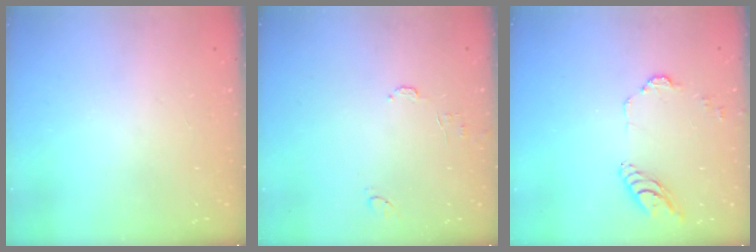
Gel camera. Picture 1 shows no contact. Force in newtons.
{"total": 6.4, "press": 6.4, "slide": 0.6}
{"total": 10.1, "press": 10.1, "slide": 1.0}